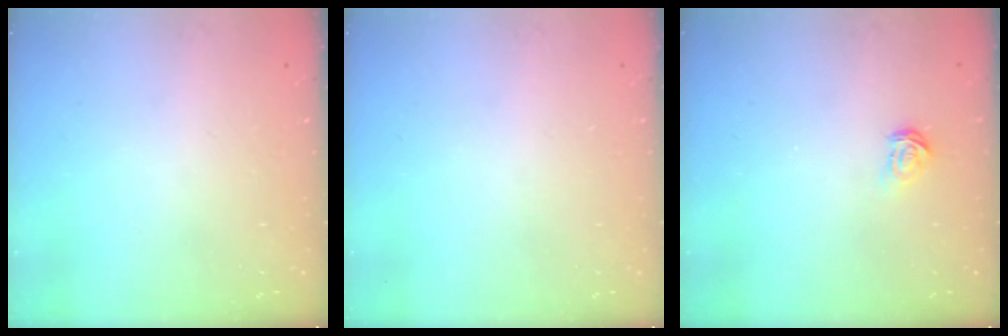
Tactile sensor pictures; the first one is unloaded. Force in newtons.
{"total": 0.0}
{"total": 2.4, "press": 2.4, "slide": 0.2}